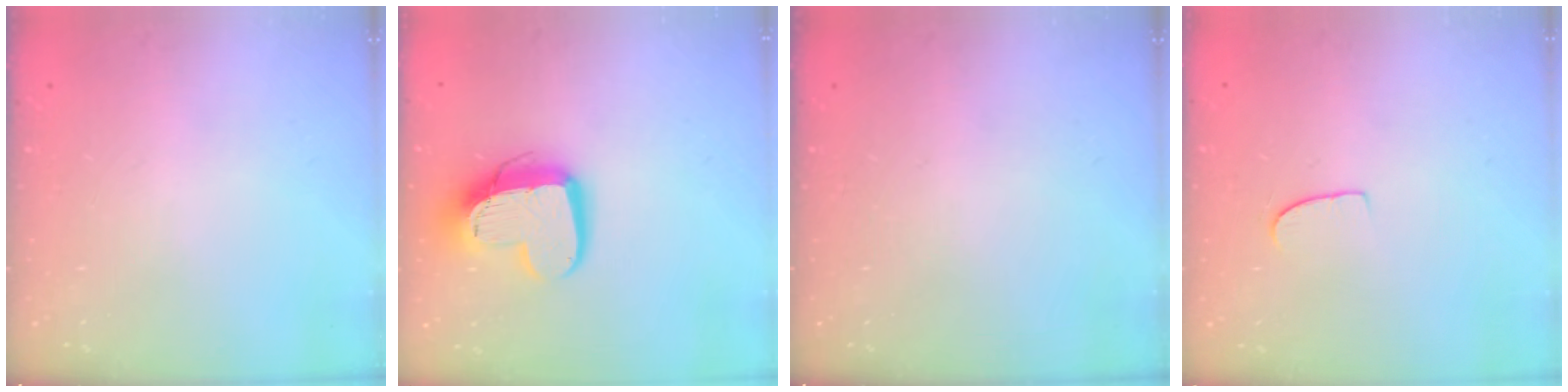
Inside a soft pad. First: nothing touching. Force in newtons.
{"total": 15.4, "press": 15.4, "slide": 1.6}
{"total": 0.0}
{"total": 5.4, "press": 5.4, "slide": 0.4}